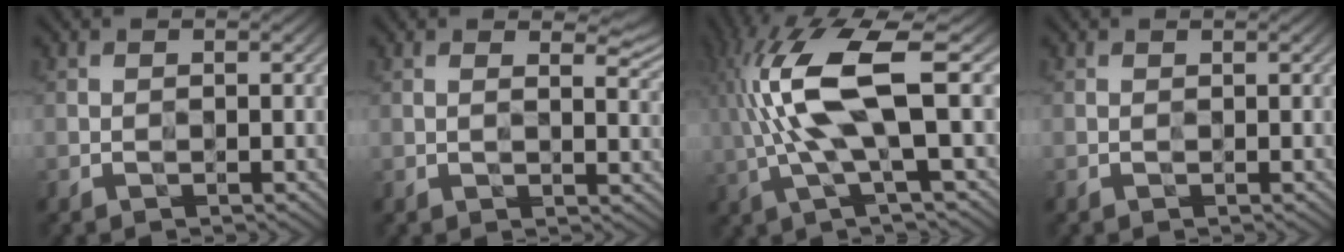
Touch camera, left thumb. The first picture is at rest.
{"total": 3.1, "force": [1.6, 1.0, 2.5], "torque": [-0.044, -0.004, 0.026]}
{"total": 11.8, "force": [2.3, 2.9, 11.2], "torque": [-0.250, 0.011, 0.048]}
{"total": 0.0}